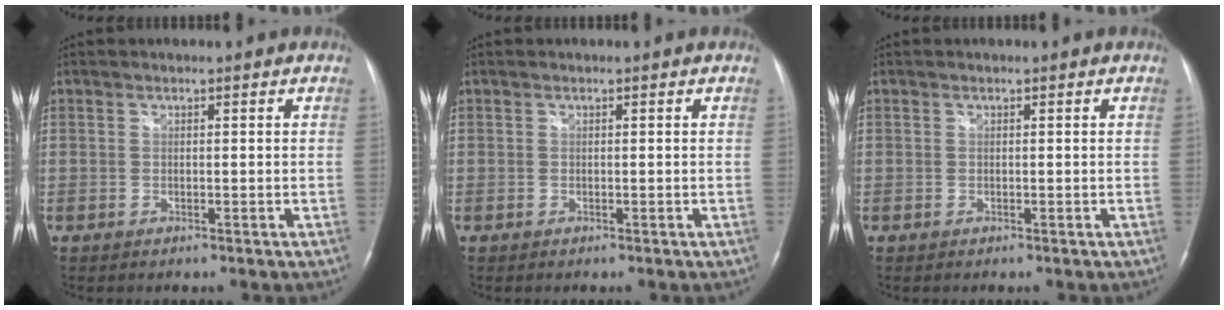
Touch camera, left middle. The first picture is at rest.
{"total": 0.0}
{"total": 0.0}